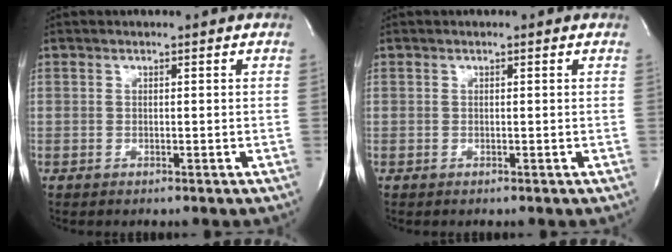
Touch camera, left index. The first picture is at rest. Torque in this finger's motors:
{"motor_torque": [0.23, -0.28, 0.02, -0.01]}